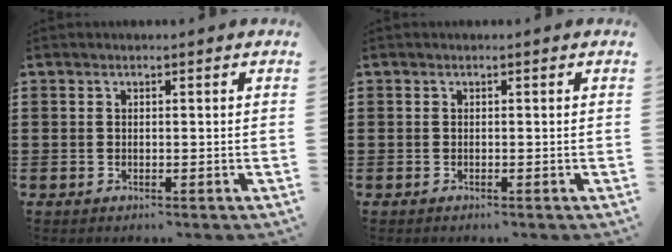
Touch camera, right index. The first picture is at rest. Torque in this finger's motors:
{"motor_torque": [0.10, 0.51, -0.62, -0.14]}